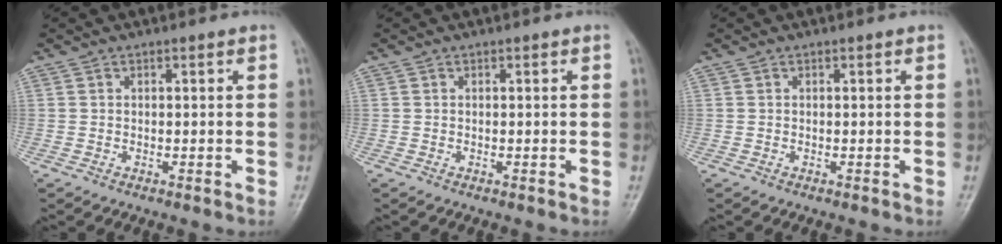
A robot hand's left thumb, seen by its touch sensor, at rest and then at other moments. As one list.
[{"total": 0.0}, {"total": 0.0}]